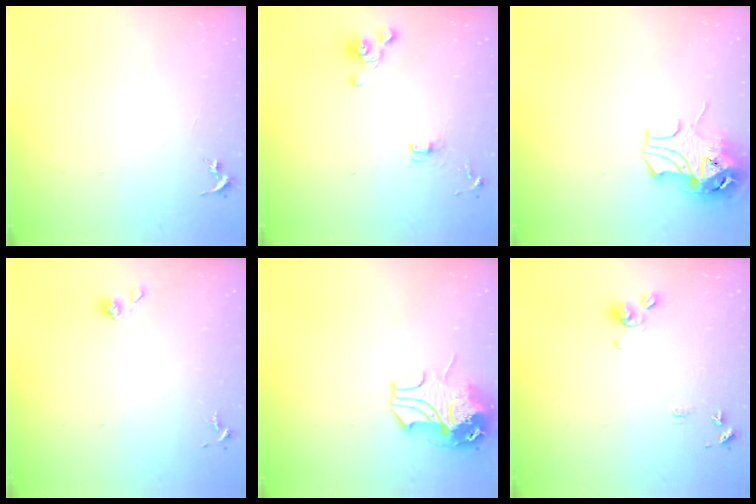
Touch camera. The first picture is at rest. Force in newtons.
{"total": 7.7, "press": 7.3, "slide": 2.3}
{"total": 10.3, "press": 10.2, "slide": 1.6}
{"total": 3.6, "press": 3.4, "slide": 1.3}
{"total": 11.7, "press": 11.5, "slide": 1.8}
{"total": 9.4, "press": 9.4, "slide": 0.9}